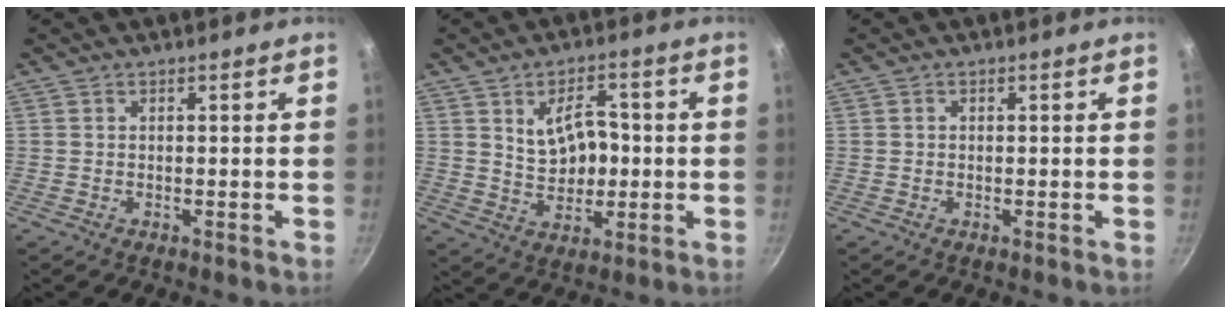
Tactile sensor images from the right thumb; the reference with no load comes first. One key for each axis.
{"total": 8.7, "fx": 1.0, "fy": 5.7, "fz": 6.5, "tx": -0.073, "ty": 0.001, "tz": 0.023}
{"total": 0.0}